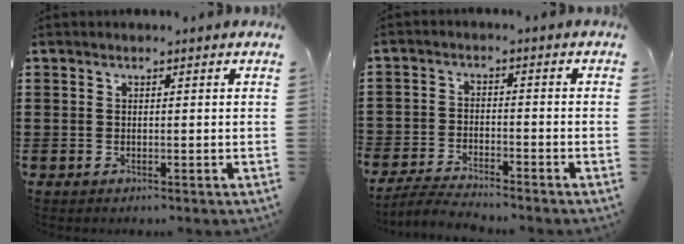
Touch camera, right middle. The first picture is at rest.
{"total": 4.1, "force": [-4.1, 0.3, 0.8], "torque": [-0.030, -0.003, -0.088]}